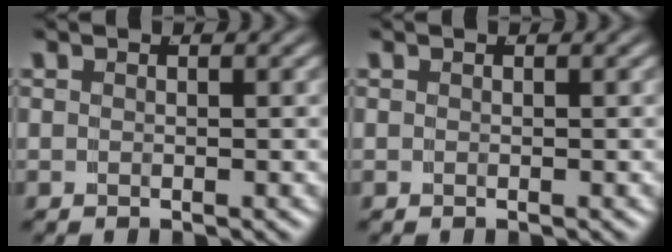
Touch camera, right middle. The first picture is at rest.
{"total": 0.0}